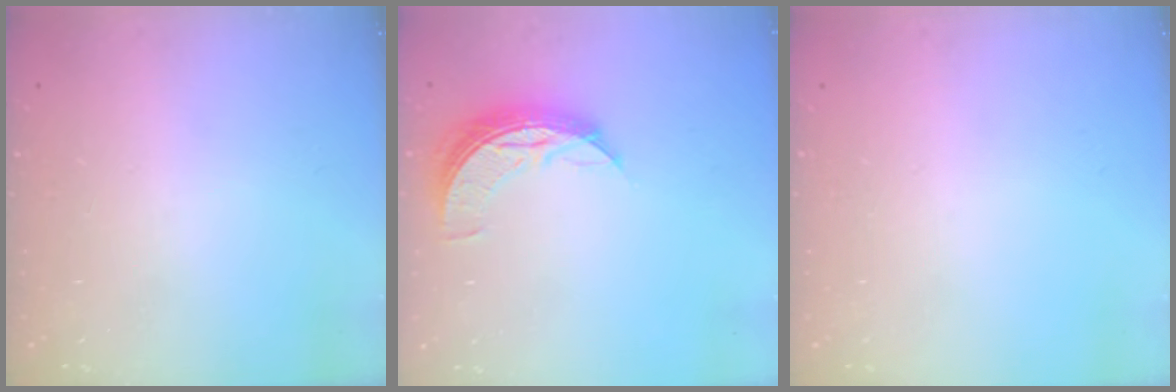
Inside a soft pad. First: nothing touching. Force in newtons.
{"total": 7.9, "press": 7.9, "slide": 0.4}
{"total": 0.0}